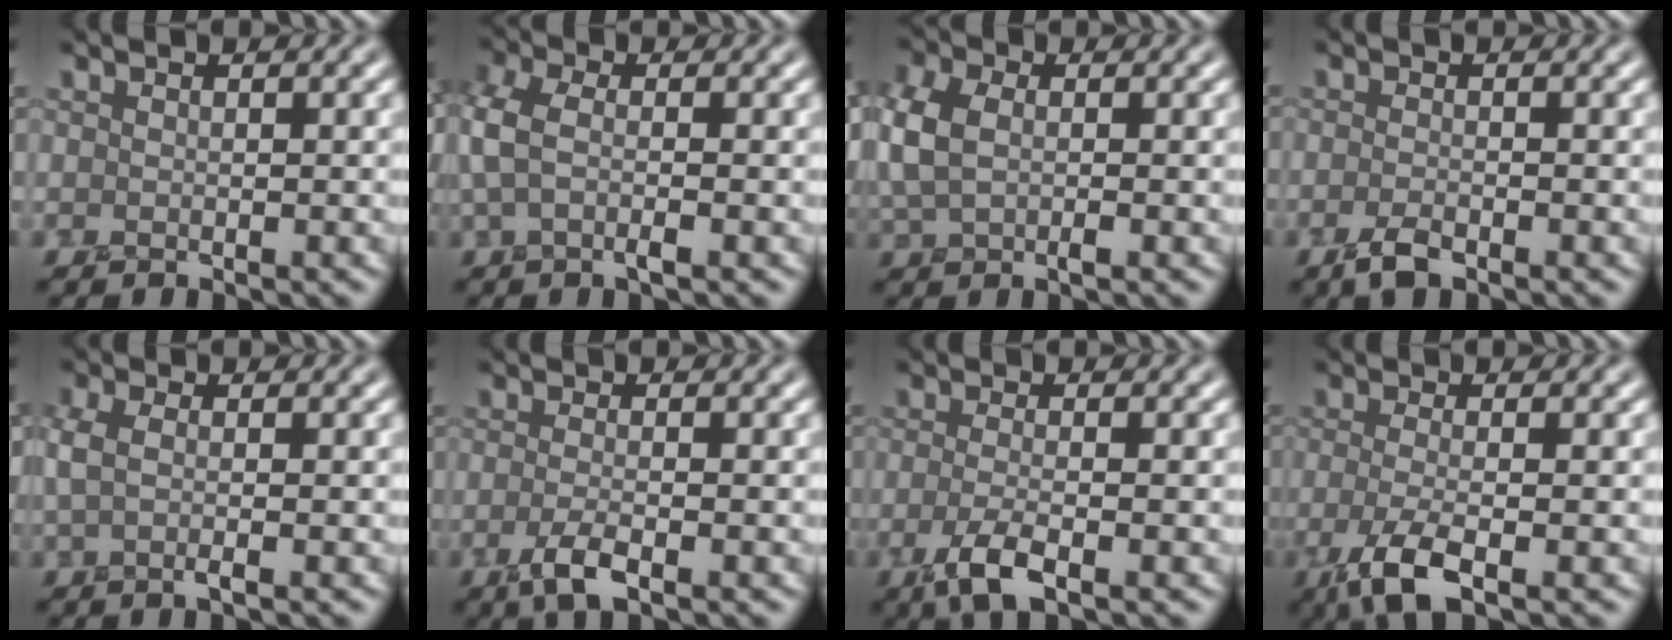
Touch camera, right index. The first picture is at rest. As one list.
[{"total": 2.9, "force": [0.2, 1.3, 2.6], "torque": [-0.066, 0.014, -0.006]}, {"total": 3.3, "force": [0.3, 2.3, 2.3], "torque": [-0.067, 0.011, 0.001]}, {"total": 1.5, "force": [-1.2, 0.4, 0.9], "torque": [-0.019, 0.001, -0.027]}, {"total": 1.5, "force": [0.2, 0.5, 1.4], "torque": [-0.032, 0.010, 0.002]}, {"total": 2.3, "force": [-1.1, 0.7, 1.9], "torque": [-0.040, 0.002, -0.023]}, {"total": 3.0, "force": [-1.4, 1.0, 2.5], "torque": [-0.053, -0.001, -0.031]}, {"total": 4.0, "force": [-1.9, 1.2, 3.3], "torque": [-0.072, -0.005, -0.041]}]